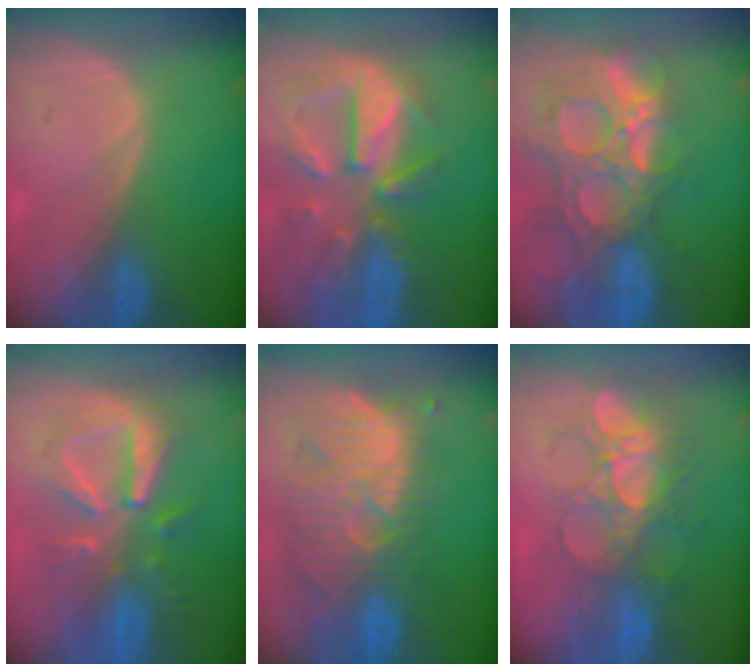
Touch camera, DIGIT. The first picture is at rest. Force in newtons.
{"total": 11.1, "press": 9.8, "slide": 5.4}
{"total": 14.3, "press": 11.9, "slide": 7.8}
{"total": 8.3, "press": 8.2, "slide": 0.8}
{"total": 12.1, "press": 11.0, "slide": 5.1}
{"total": 9.1, "press": 8.7, "slide": 2.6}